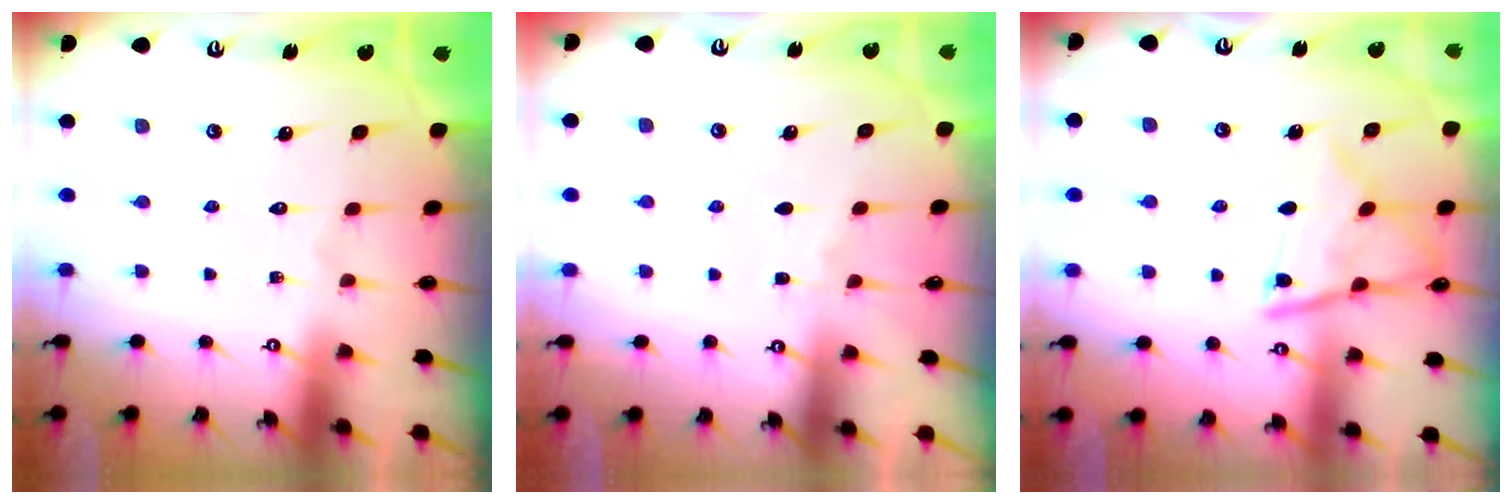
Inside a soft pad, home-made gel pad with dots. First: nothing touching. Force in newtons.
{"total": 2.9, "press": 2.9, "slide": 0.5}
{"total": 11.9, "press": 11.8, "slide": 1.1}